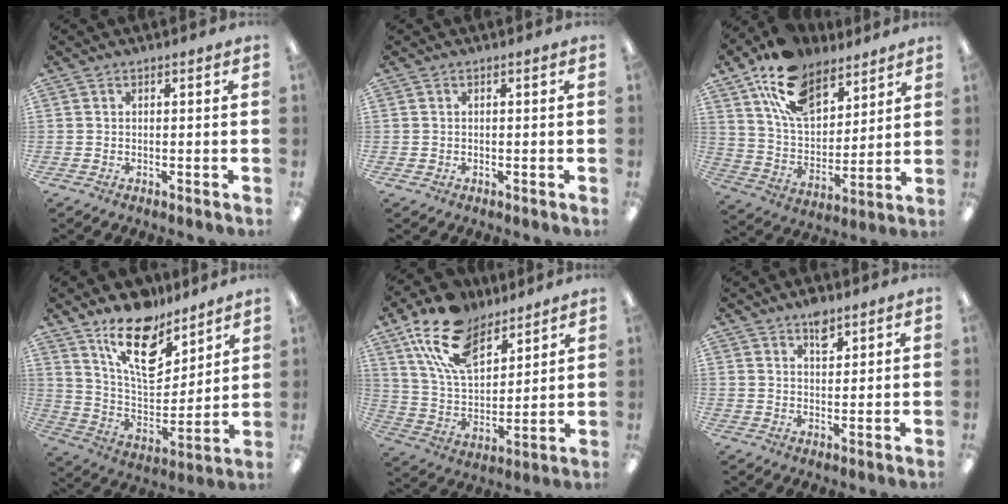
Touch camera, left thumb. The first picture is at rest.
{"total": 0.5, "force": [0.0, 0.5, 0.0], "torque": [0.000, 0.005, -0.001]}
{"total": 17.1, "force": [11.4, 9.2, 8.8], "torque": [-0.164, -0.044, 0.212]}
{"total": 18.2, "force": [12.4, 8.8, 10.0], "torque": [-0.164, -0.073, 0.218]}
{"total": 18.0, "force": [11.7, 9.4, 9.9], "torque": [-0.197, -0.041, 0.218]}
{"total": 5.0, "force": [3.5, 2.4, 2.7], "torque": [-0.027, -0.017, 0.057]}